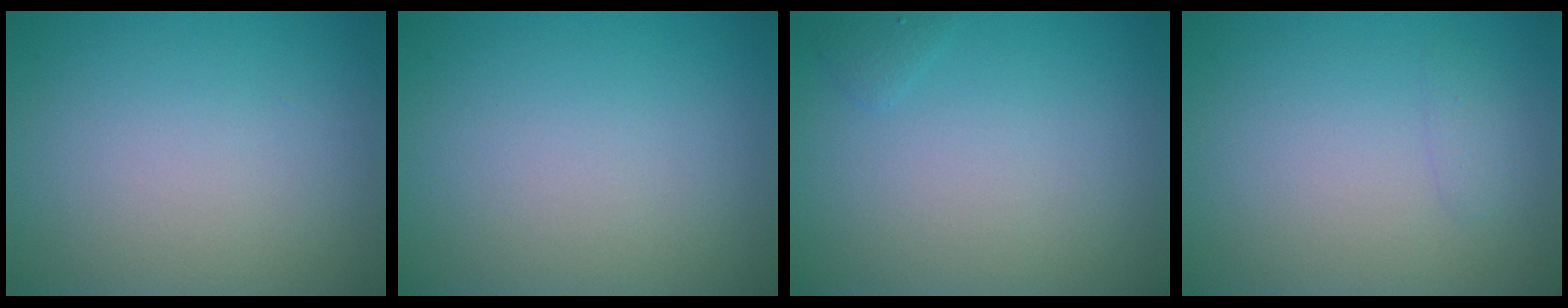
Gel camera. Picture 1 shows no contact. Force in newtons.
{"total": 0.0}
{"total": 0.6, "press": 0.6, "slide": 0.1}
{"total": 0.9, "press": 0.9, "slide": 0.1}